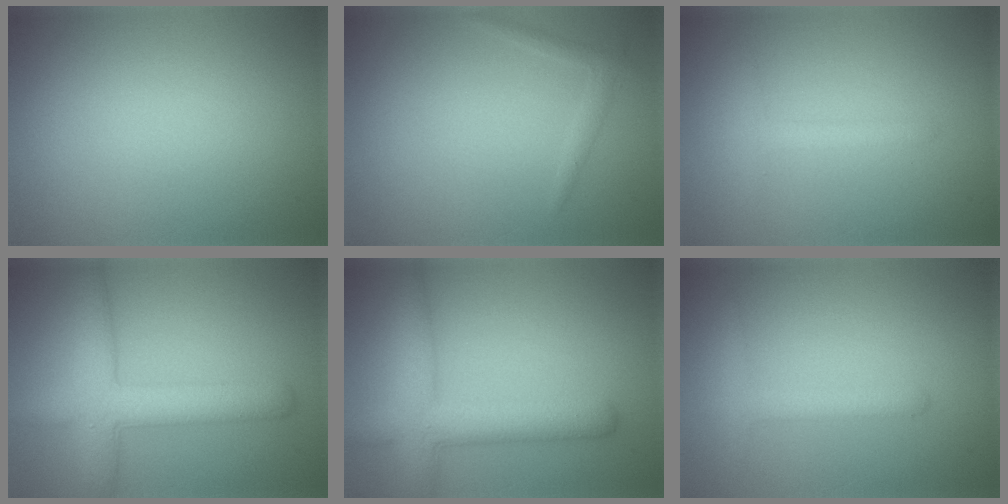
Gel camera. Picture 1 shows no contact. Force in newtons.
{"total": 1.0, "press": 1.0, "slide": 0.1}
{"total": 1.2, "press": 1.2, "slide": 0.1}
{"total": 5.3, "press": 5.3, "slide": 0.2}
{"total": 5.0, "press": 5.0, "slide": 0.1}
{"total": 1.7, "press": 1.7, "slide": 0.1}